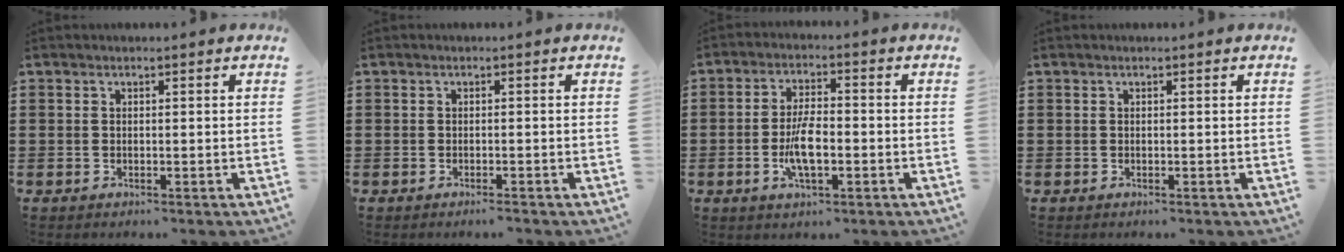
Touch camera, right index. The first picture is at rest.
{"total": 0.7, "force": [-0.5, 0.0, 0.4], "torque": [-0.010, -0.004, -0.010]}
{"total": 6.6, "force": [-1.6, 2.4, 5.9], "torque": [-0.128, -0.004, -0.036]}
{"total": 0.0}